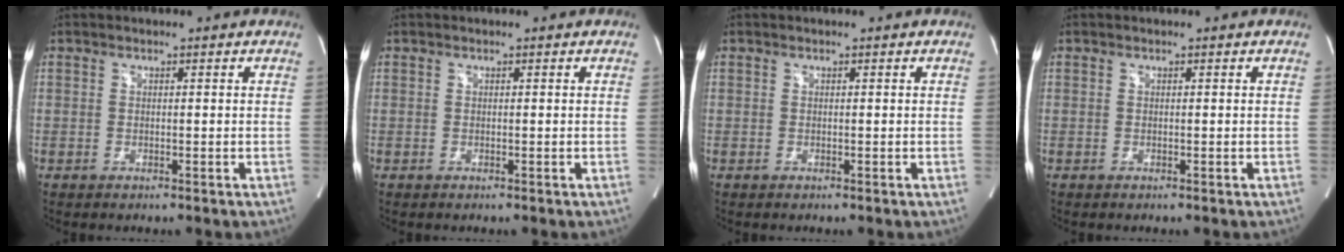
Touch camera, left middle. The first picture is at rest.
{"total": 0.0}
{"total": 0.0}
{"total": 0.0}